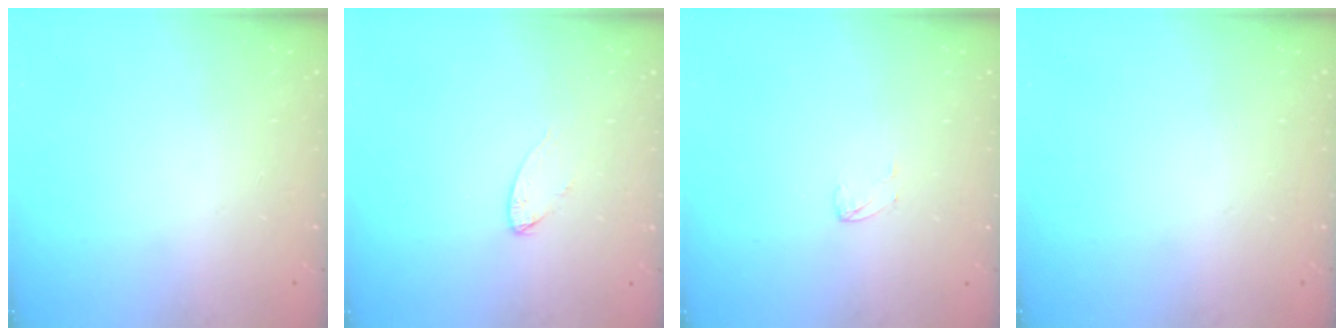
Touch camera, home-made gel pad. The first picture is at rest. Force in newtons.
{"total": 4.1, "press": 4.0, "slide": 0.4}
{"total": 2.9, "press": 2.9, "slide": 0.2}
{"total": 0.0}